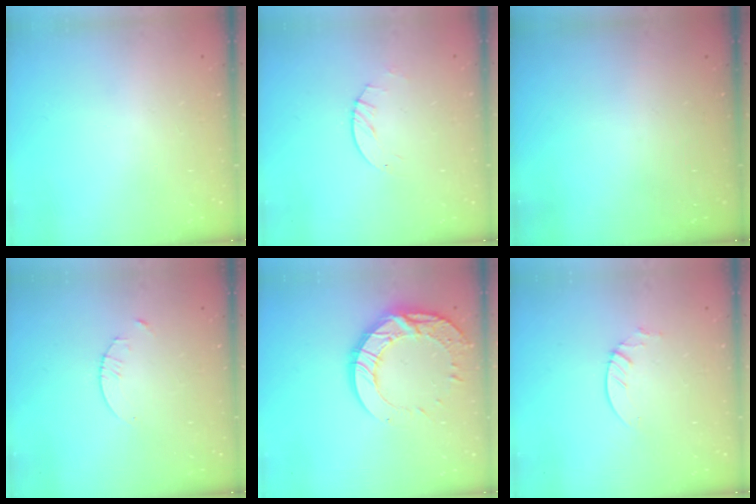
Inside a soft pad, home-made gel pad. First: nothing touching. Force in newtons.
{"total": 2.8, "press": 2.8, "slide": 0.4}
{"total": 0.0}
{"total": 1.3, "press": 1.3, "slide": 0.2}
{"total": 17.3, "press": 17.2, "slide": 1.9}
{"total": 3.3, "press": 3.2, "slide": 0.3}